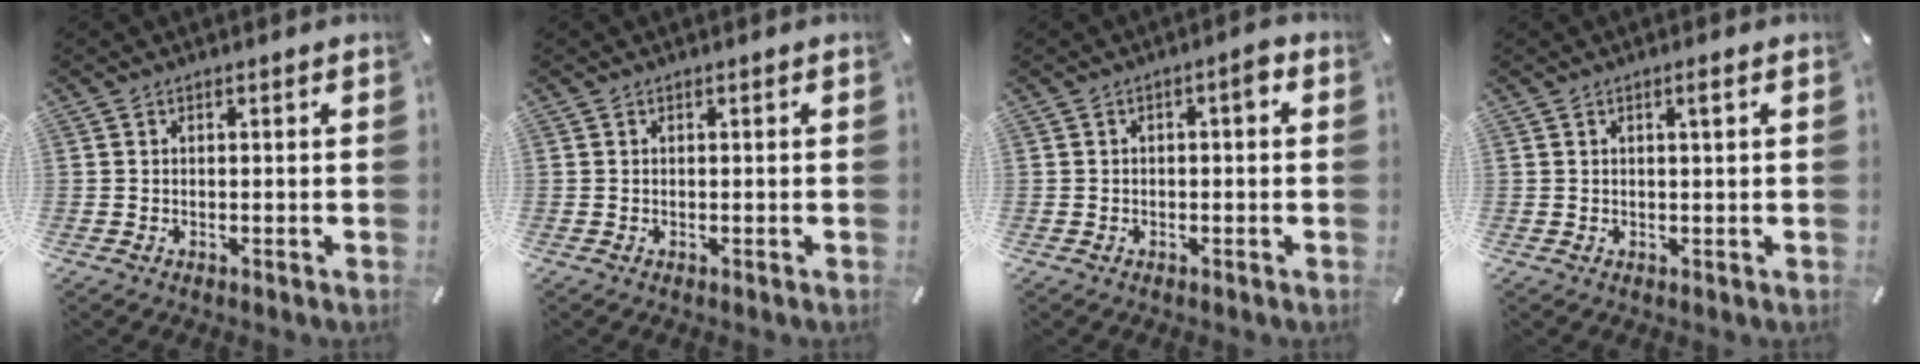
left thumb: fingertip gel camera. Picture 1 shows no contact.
{"total": 0.0}
{"total": 3.1, "force": [-0.3, 1.4, 2.7], "torque": [-0.045, 0.011, -0.011]}
{"total": 1.7, "force": [0.7, 0.1, 1.5], "torque": [-0.031, 0.000, 0.011]}